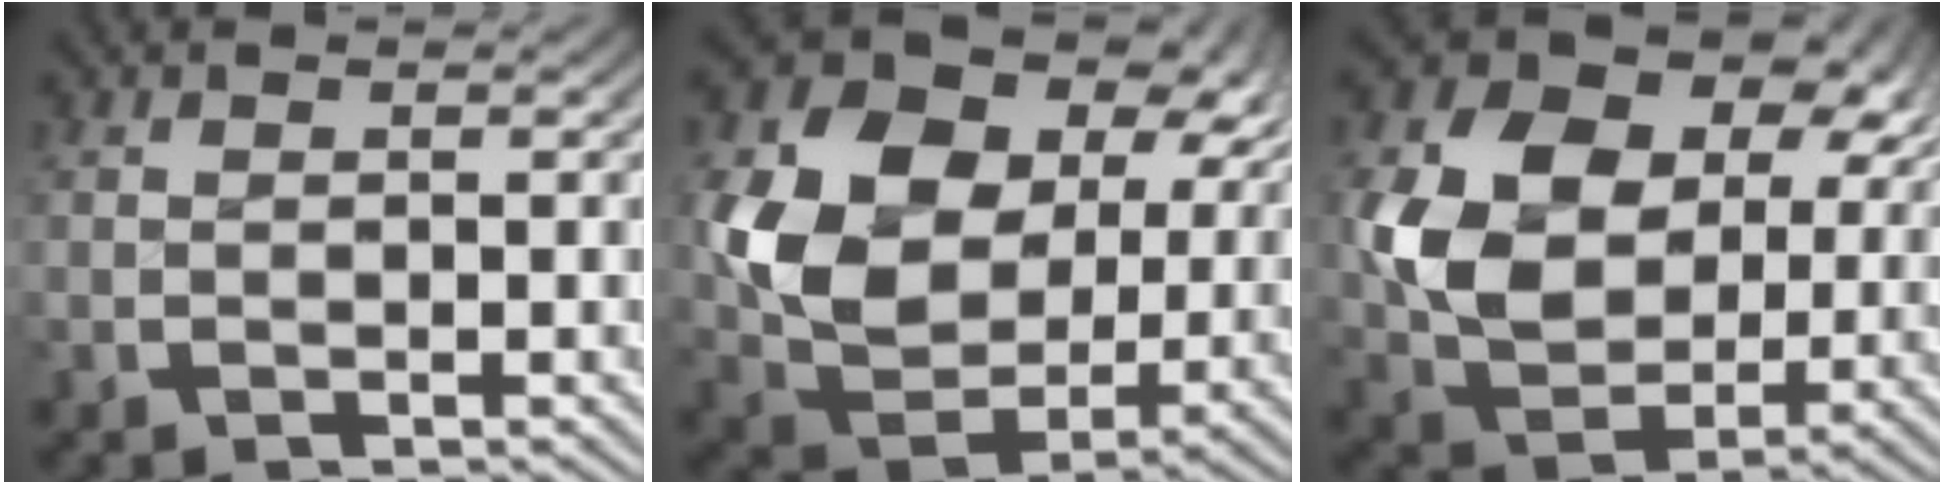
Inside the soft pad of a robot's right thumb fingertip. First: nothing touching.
{"total": 15.9, "force": [1.6, 11.8, 10.6], "torque": [-0.247, -0.030, 0.033]}
{"total": 14.2, "force": [1.4, 10.4, 9.6], "torque": [-0.230, -0.033, 0.035]}